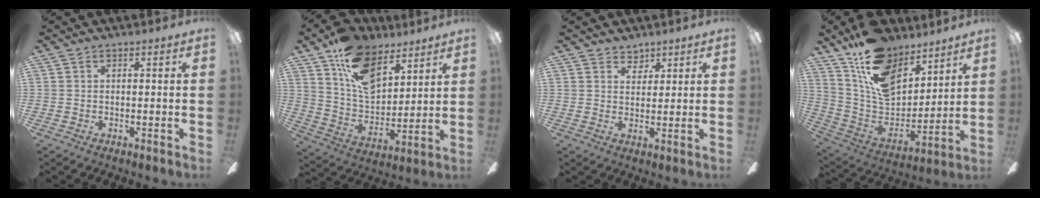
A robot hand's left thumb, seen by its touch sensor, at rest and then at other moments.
{"total": 16.1, "force": [9.8, 9.1, 8.9], "torque": [-0.164, -0.038, 0.186]}
{"total": 3.8, "force": [3.1, 2.2, 0.4], "torque": [-0.002, -0.013, 0.056]}
{"total": 18.1, "force": [11.7, 10.5, 9.0], "torque": [-0.173, -0.066, 0.223]}